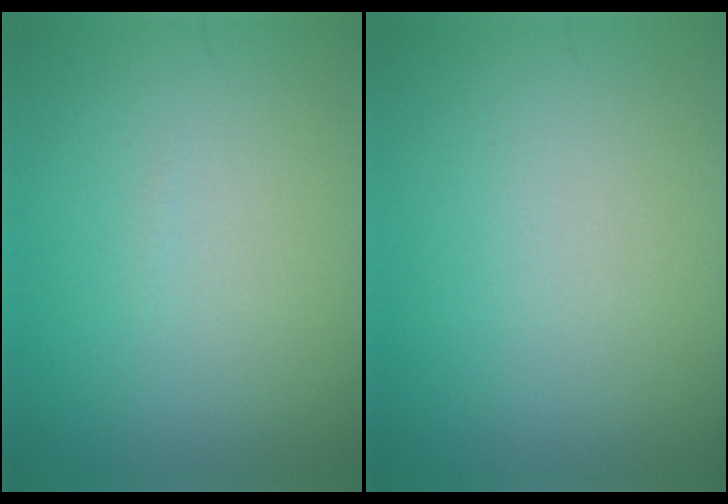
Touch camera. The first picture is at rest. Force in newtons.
{"total": 0.0}